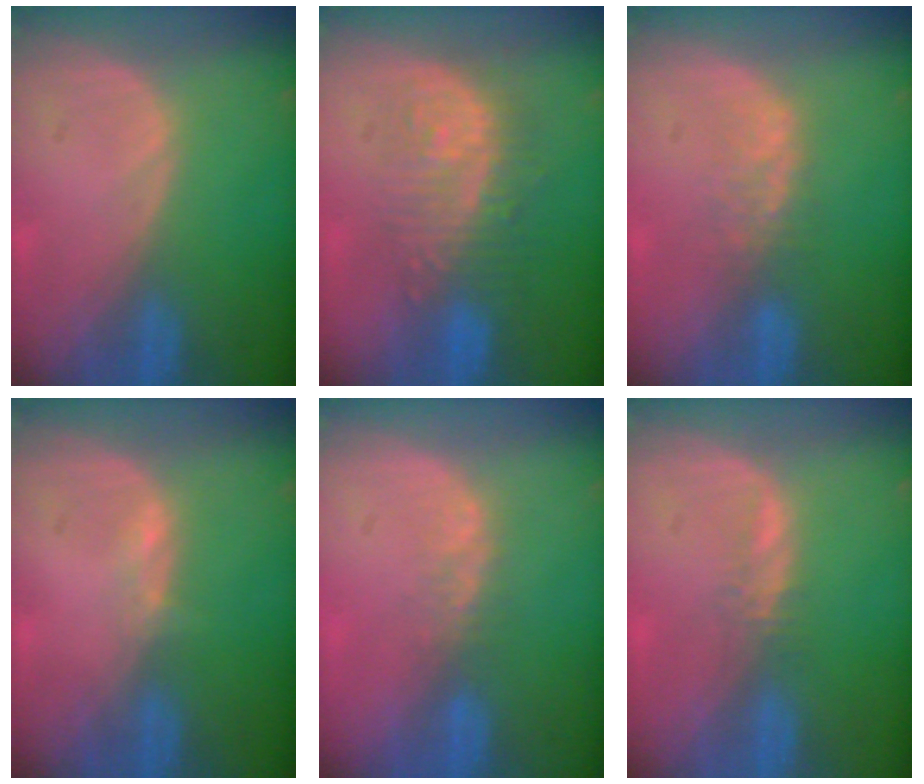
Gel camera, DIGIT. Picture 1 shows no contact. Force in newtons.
{"total": 9.0, "press": 8.6, "slide": 2.9}
{"total": 2.7, "press": 2.7, "slide": 0.6}
{"total": 1.0, "press": 0.8, "slide": 0.5}
{"total": 2.5, "press": 1.9, "slide": 1.5}
{"total": 1.3, "press": 1.2, "slide": 0.5}